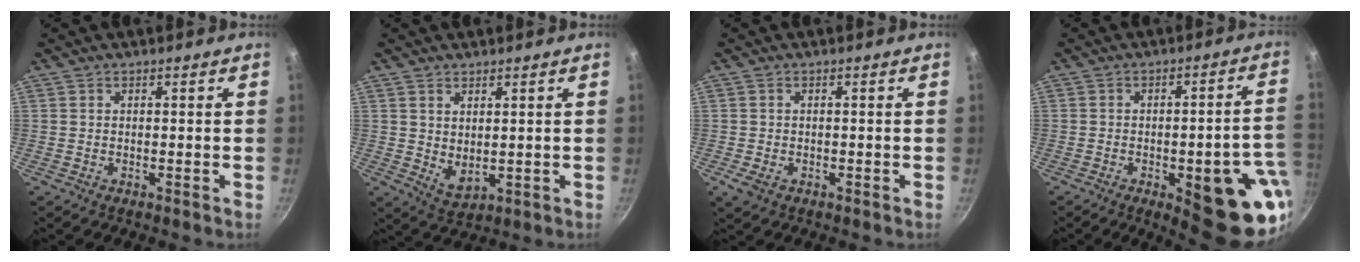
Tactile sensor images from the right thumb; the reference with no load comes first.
{"total": 4.3, "force": [1.5, 2.4, 3.2], "torque": [-0.050, -0.021, 0.034]}
{"total": 2.4, "force": [-1.0, 1.7, 1.4], "torque": [-0.029, -0.002, -0.015]}
{"total": 19.7, "force": [-6.6, 6.6, 17.4], "torque": [-0.150, 0.020, -0.079]}